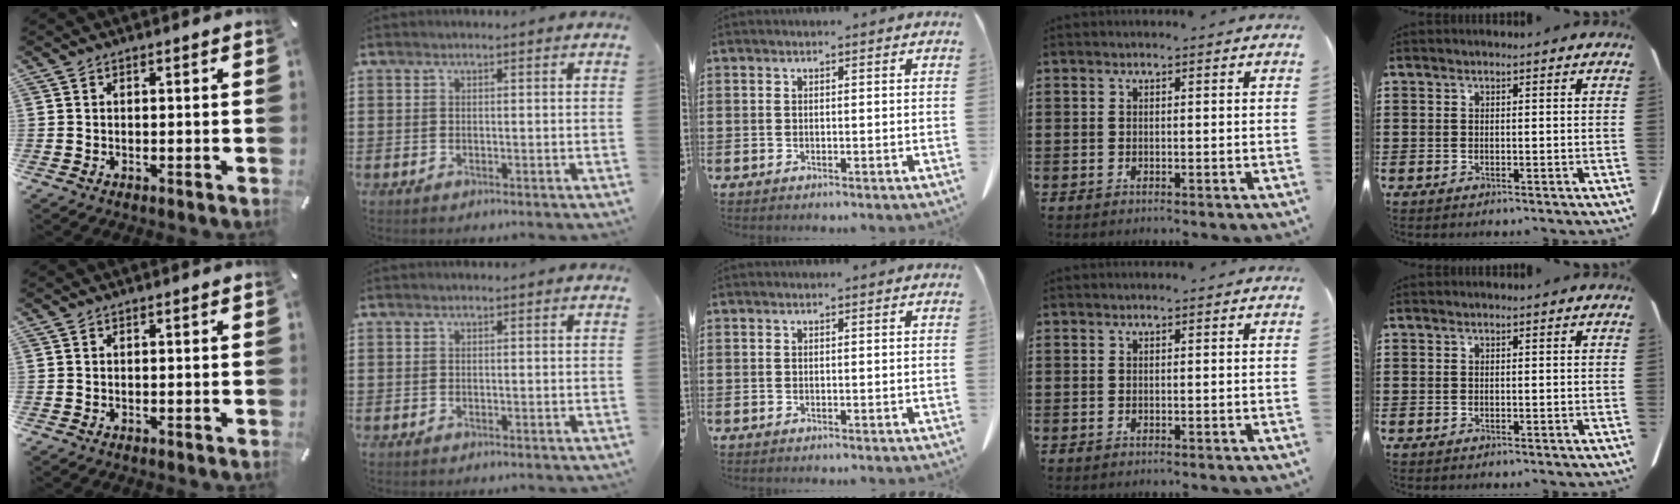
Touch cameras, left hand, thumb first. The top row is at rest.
{}